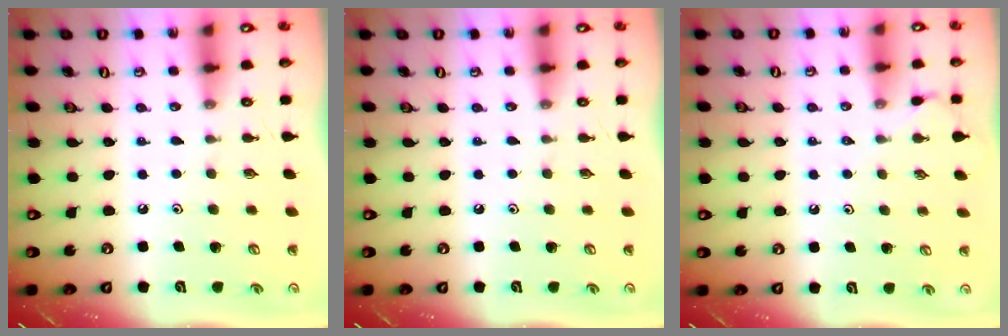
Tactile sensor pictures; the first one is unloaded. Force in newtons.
{"total": 0.0}
{"total": 3.2, "press": 3.2, "slide": 0.5}